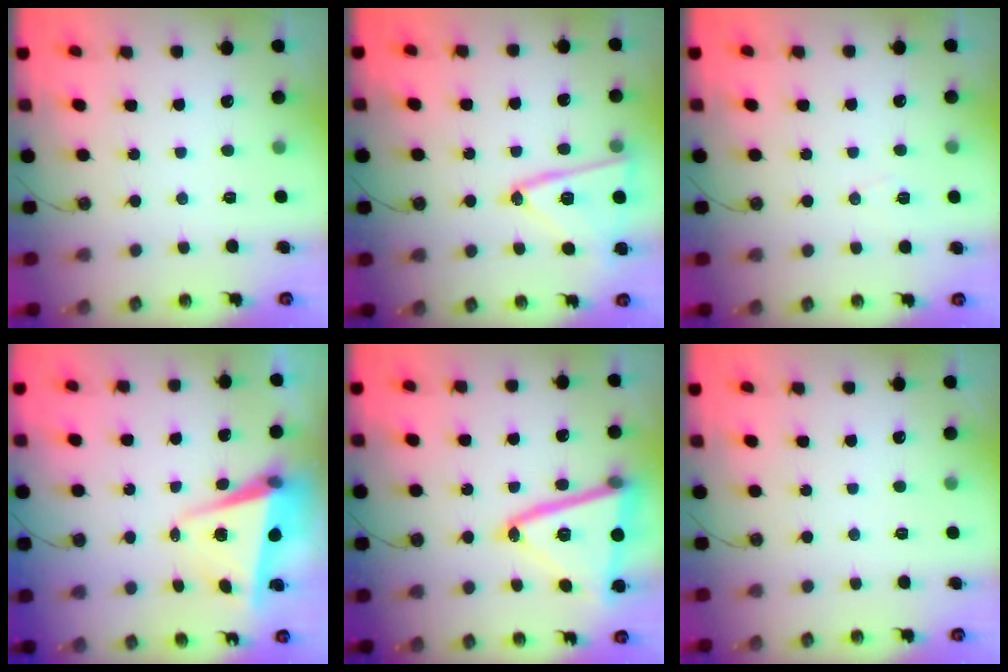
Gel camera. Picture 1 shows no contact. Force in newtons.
{"total": 16.2, "press": 16.1, "slide": 1.3}
{"total": 5.3, "press": 4.8, "slide": 2.2}
{"total": 5.9, "press": 5.7, "slide": 1.5}
{"total": 21.1, "press": 20.9, "slide": 2.7}
{"total": 0.0}